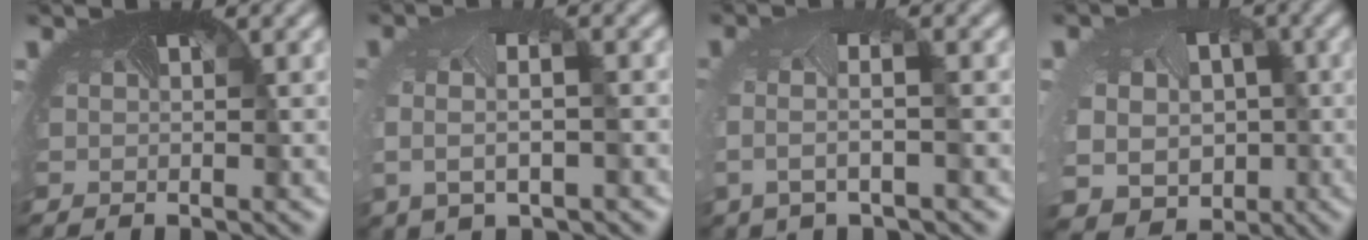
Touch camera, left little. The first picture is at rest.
{"total": 3.7, "force": [-0.4, 1.8, 3.1], "torque": [-0.066, -0.004, 0.001]}
{"total": 2.5, "force": [-0.6, 0.5, 2.4], "torque": [-0.060, -0.006, -0.012]}
{"total": 12.0, "force": [-1.3, 10.4, 5.8], "torque": [-0.122, -0.037, -0.029]}